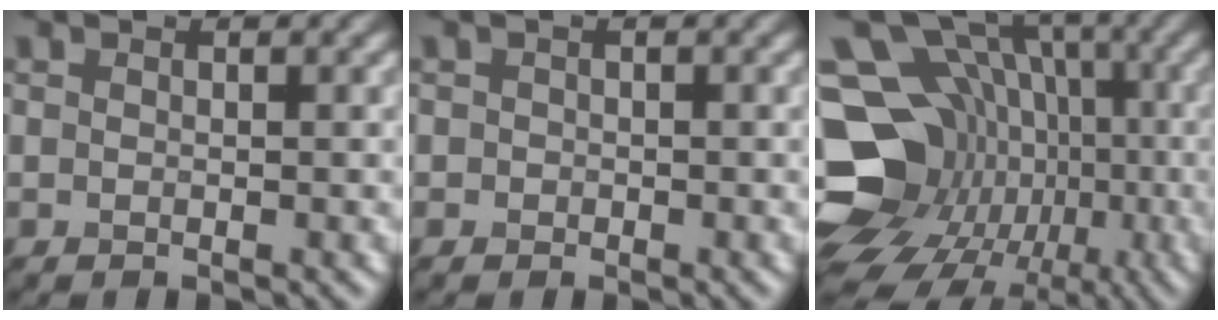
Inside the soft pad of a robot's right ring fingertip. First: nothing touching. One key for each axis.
{"total": 0.6, "fx": -0.2, "fy": 0.5, "fz": -0.2, "tx": 0.006, "ty": 0.000, "tz": -0.007}
{"total": 18.9, "fx": -4.1, "fy": 16.2, "fz": 8.8, "tx": -0.169, "ty": 0.010, "tz": -0.085}